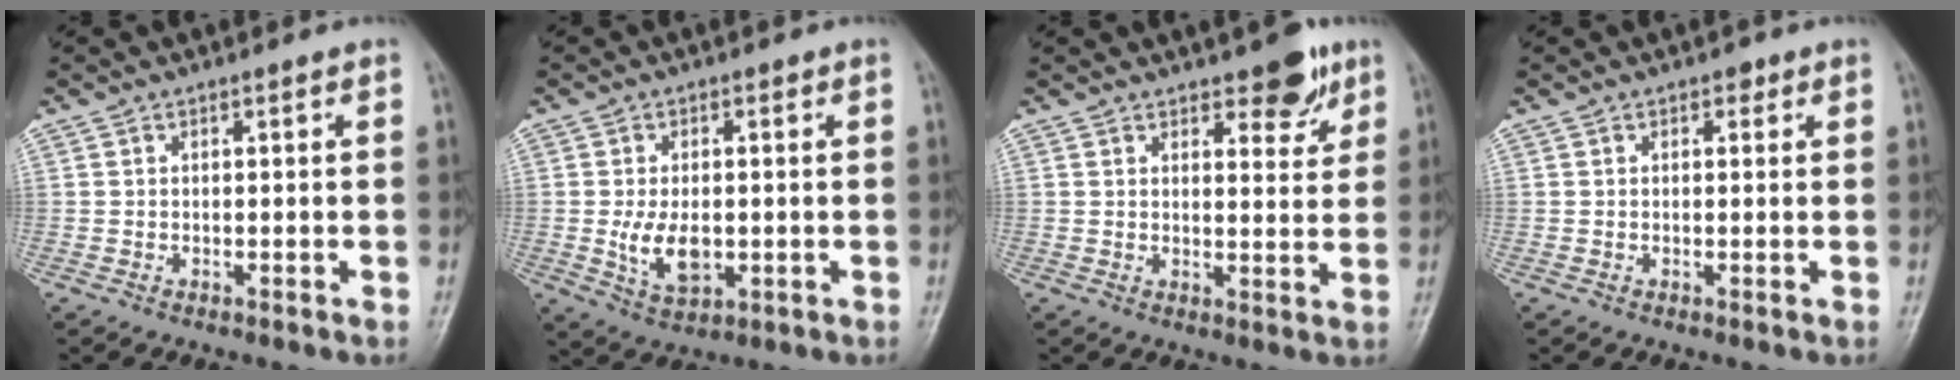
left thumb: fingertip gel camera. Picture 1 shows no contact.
{"total": 7.2, "force": [-0.7, 4.4, 5.6], "torque": [-0.090, -0.012, -0.004]}
{"total": 6.3, "force": [4.1, 2.7, 3.8], "torque": [-0.025, -0.023, 0.053]}
{"total": 1.3, "force": [0.7, 0.9, 0.7], "torque": [0.002, 0.000, 0.005]}